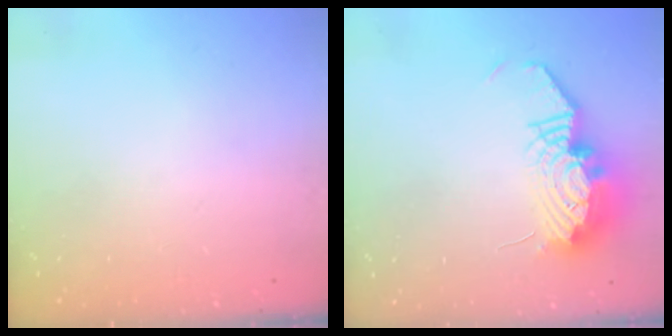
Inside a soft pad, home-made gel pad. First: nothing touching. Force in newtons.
{"total": 15.1, "press": 15.1, "slide": 1.3}